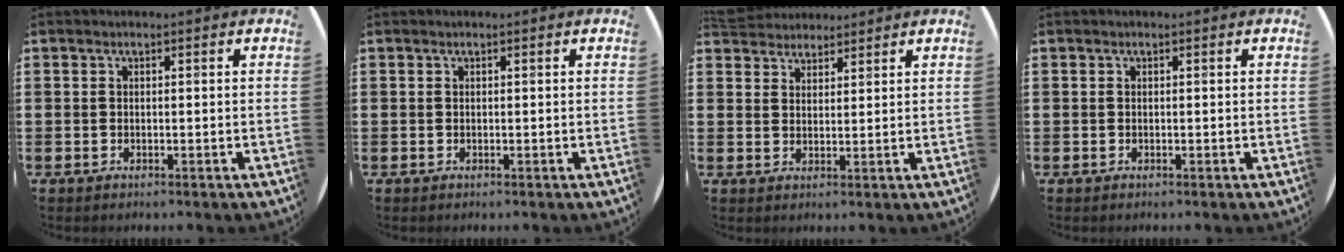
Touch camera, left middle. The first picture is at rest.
{"total": 0.0}
{"total": 4.0, "force": [3.8, 1.1, 0.0], "torque": [-0.012, -0.005, 0.073]}
{"total": 0.0}